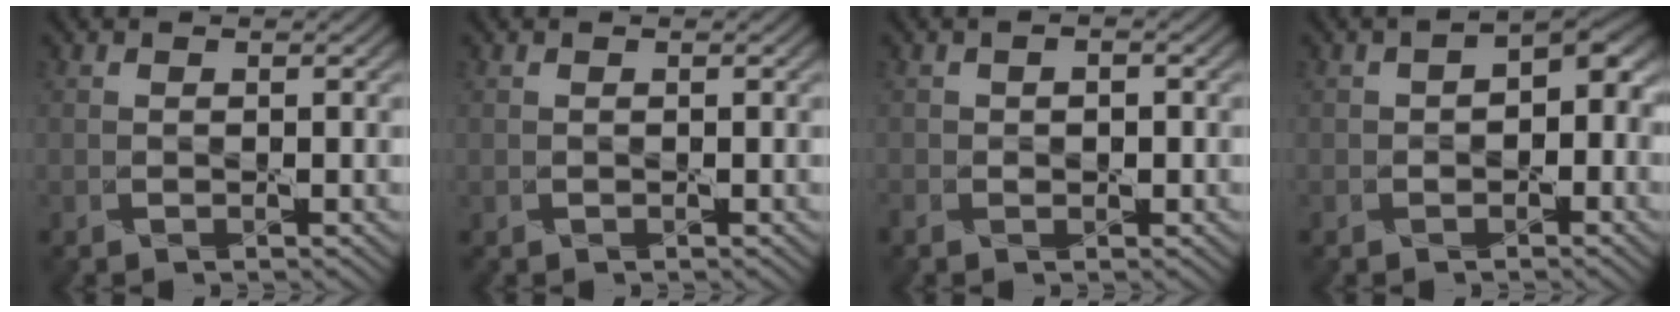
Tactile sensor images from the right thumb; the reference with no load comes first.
{"total": 0.0}
{"total": 1.9, "force": [-0.9, 1.3, 1.1], "torque": [-0.027, 0.000, -0.021]}
{"total": 5.0, "force": [-0.4, 3.1, 3.9], "torque": [-0.051, 0.002, -0.018]}